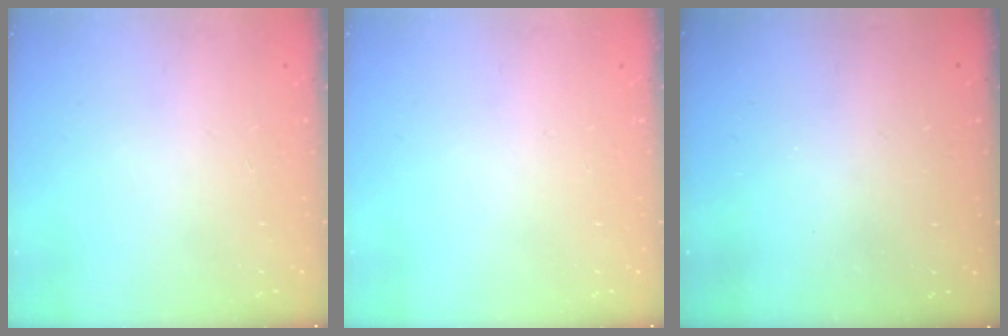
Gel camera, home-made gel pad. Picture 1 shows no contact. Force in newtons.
{"total": 0.0}
{"total": 3.2, "press": 3.2, "slide": 0.1}